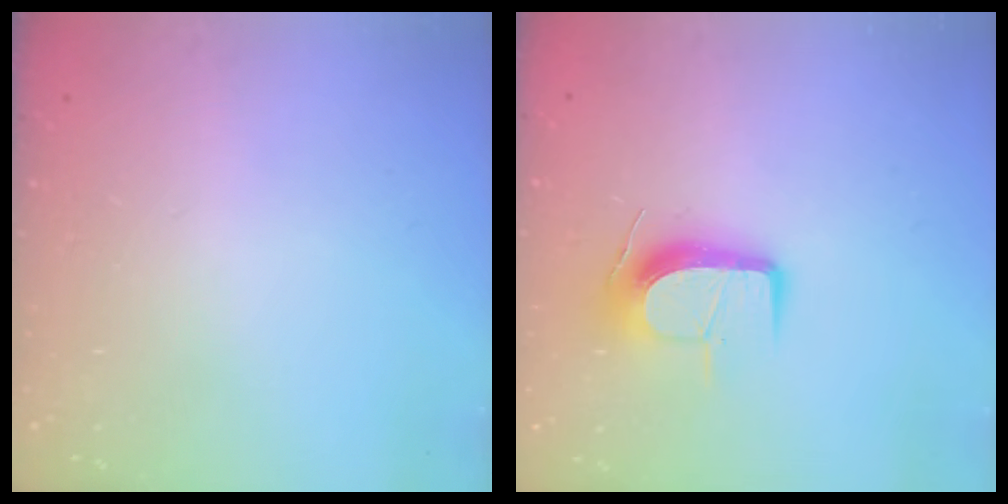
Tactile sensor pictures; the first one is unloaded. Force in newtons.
{"total": 11.1, "press": 11.1, "slide": 0.5}